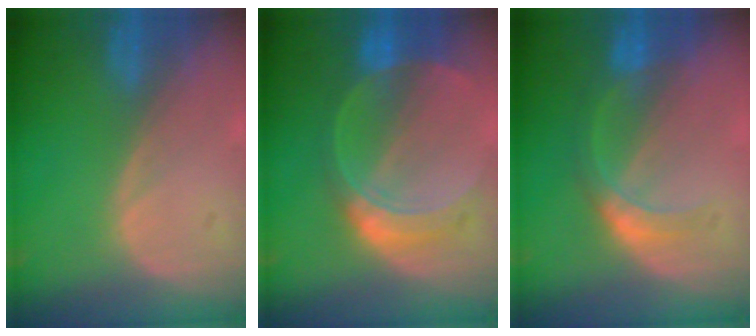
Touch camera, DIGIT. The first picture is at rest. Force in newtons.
{"total": 7.6, "press": 6.8, "slide": 3.4}
{"total": 5.4, "press": 4.8, "slide": 2.5}